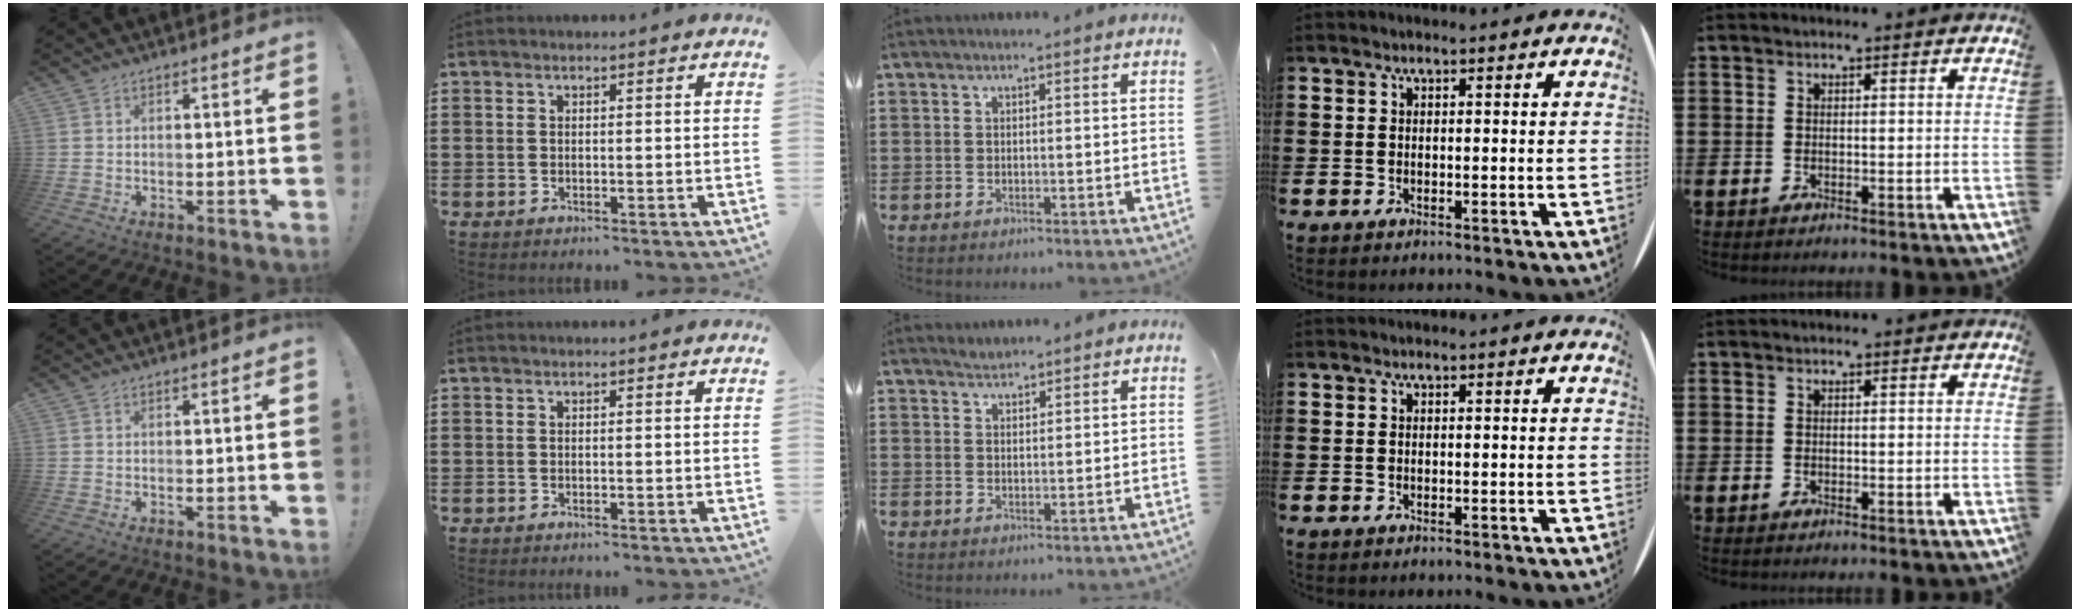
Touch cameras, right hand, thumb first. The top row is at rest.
{"middle": {"total": 1.3, "force": [1.3, 0.2, -0.2], "torque": [0.000, 0.000, 0.026]}}